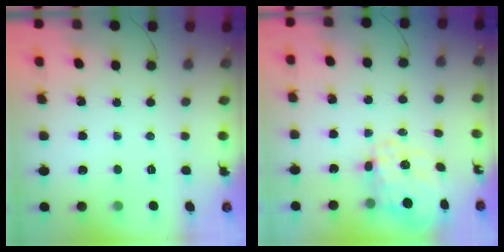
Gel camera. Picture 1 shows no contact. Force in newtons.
{"total": 9.1, "press": 9.0, "slide": 1.5}